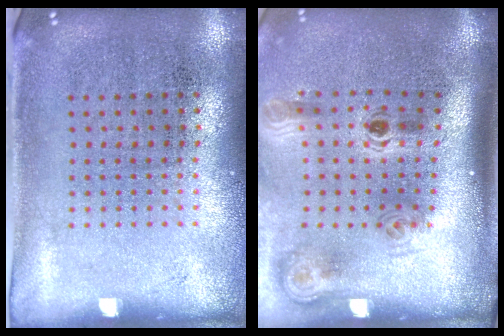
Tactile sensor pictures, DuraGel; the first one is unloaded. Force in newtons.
{"total": 2.2, "press": 1.4, "slide": 1.7}